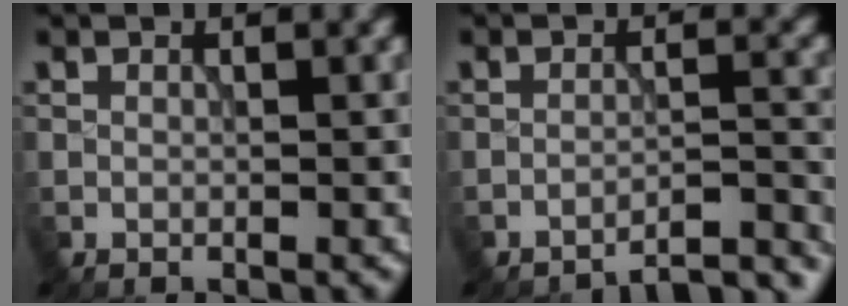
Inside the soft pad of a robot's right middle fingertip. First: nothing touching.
{"total": 7.5, "force": [-7.2, 1.1, 1.8], "torque": [-0.010, 0.009, -0.087]}